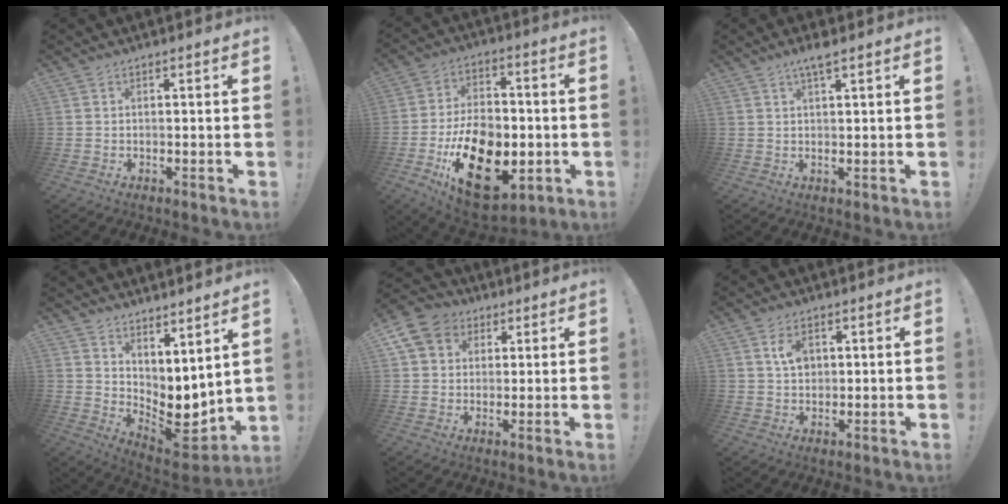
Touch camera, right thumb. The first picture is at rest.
{"total": 23.7, "force": [-7.8, 14.9, 16.7], "torque": [-0.271, 0.041, -0.112]}
{"total": 4.1, "force": [2.6, 0.5, 3.1], "torque": [-0.055, -0.010, 0.043]}
{"total": 6.6, "force": [-0.1, 4.9, 4.4], "torque": [-0.028, -0.032, 0.012]}
{"total": 10.1, "force": [3.6, 8.5, 4.0], "torque": [-0.068, -0.011, 0.073]}
{"total": 5.0, "force": [1.7, 3.4, 3.3], "torque": [-0.046, -0.003, 0.028]}